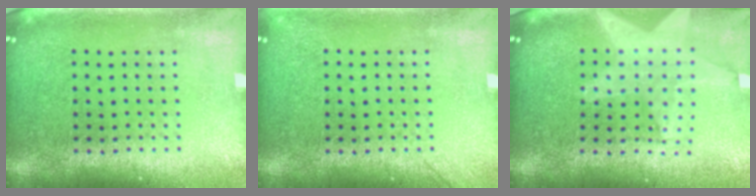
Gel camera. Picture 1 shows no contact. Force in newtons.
{"total": 1.1, "press": 1.1, "slide": 0.3}
{"total": 1.9, "press": 1.6, "slide": 0.8}